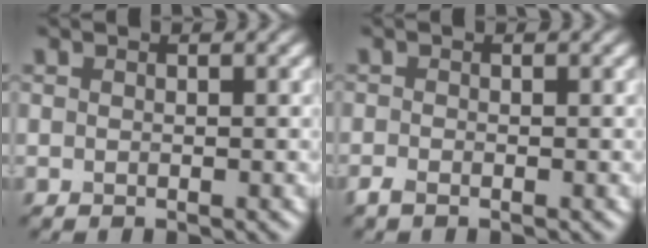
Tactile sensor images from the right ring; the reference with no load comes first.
{"total": 0.9, "force": [-0.7, 0.3, 0.5], "torque": [-0.013, -0.002, -0.016]}